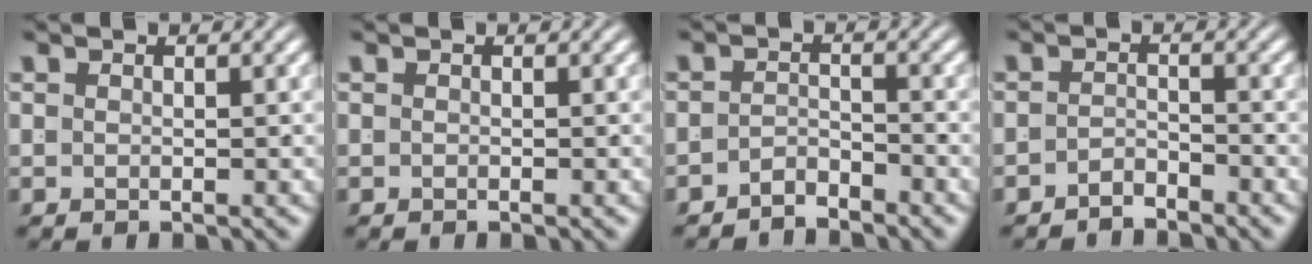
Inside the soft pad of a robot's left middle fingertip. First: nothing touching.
{"total": 0.0}
{"total": 2.8, "force": [-2.8, 0.3, 0.3], "torque": [0.009, -0.009, -0.047]}
{"total": 2.4, "force": [-2.4, 0.1, 0.1], "torque": [0.009, -0.008, -0.041]}